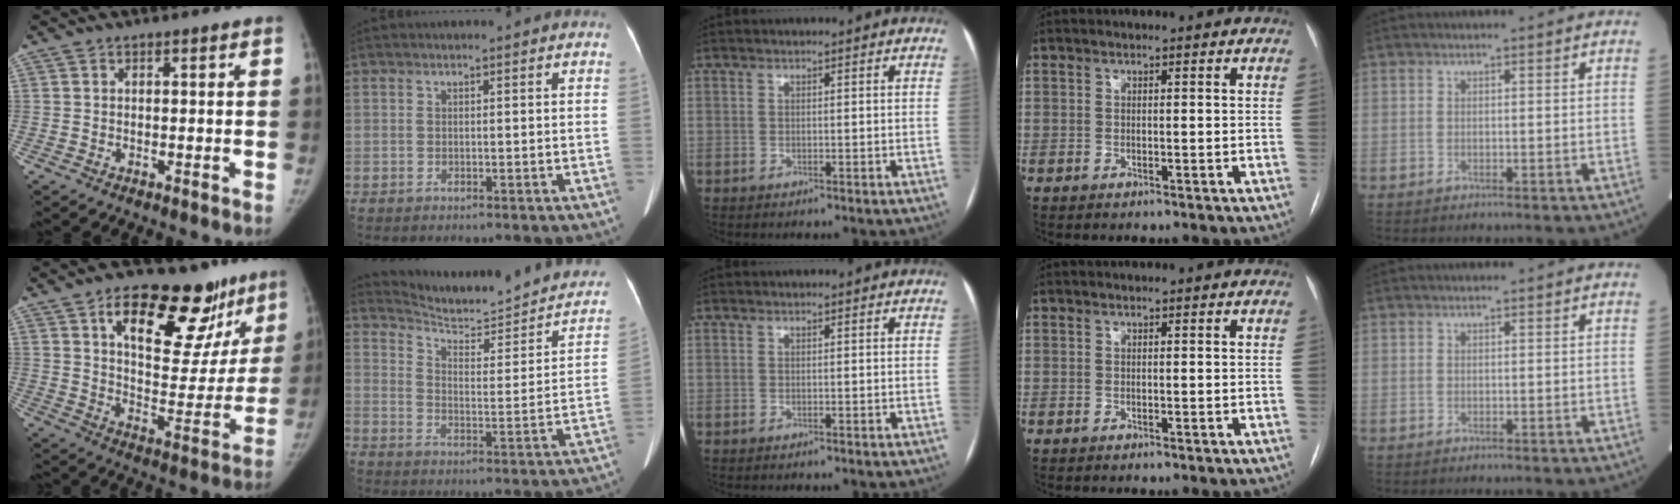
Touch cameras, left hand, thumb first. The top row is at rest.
{"thumb": {"total": 25.4, "force": [14.2, 12.2, 17.2], "torque": [-0.190, -0.035, 0.211]}, "index": {"total": 21.3, "force": [19.4, 3.5, 8.2], "torque": [-0.112, -0.042, 0.245]}}